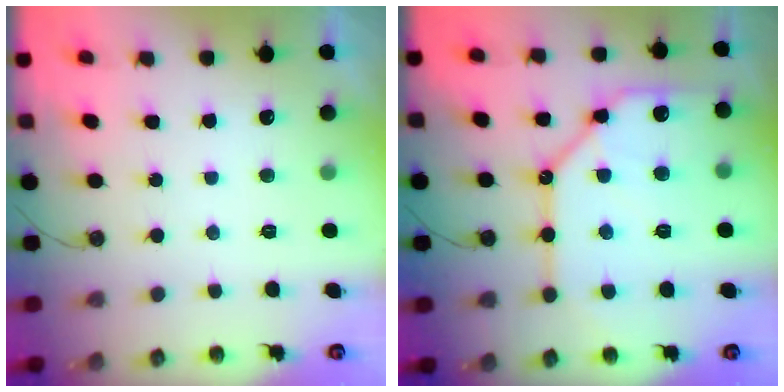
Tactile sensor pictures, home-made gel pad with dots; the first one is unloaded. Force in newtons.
{"total": 17.7, "press": 17.6, "slide": 2.0}